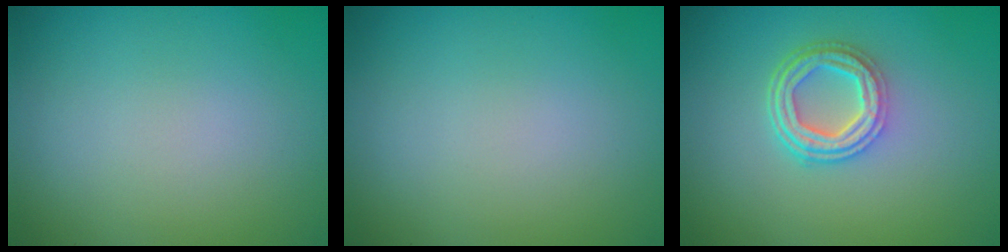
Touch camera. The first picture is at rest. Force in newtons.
{"total": 0.0}
{"total": 4.3, "press": 3.3, "slide": 2.8}